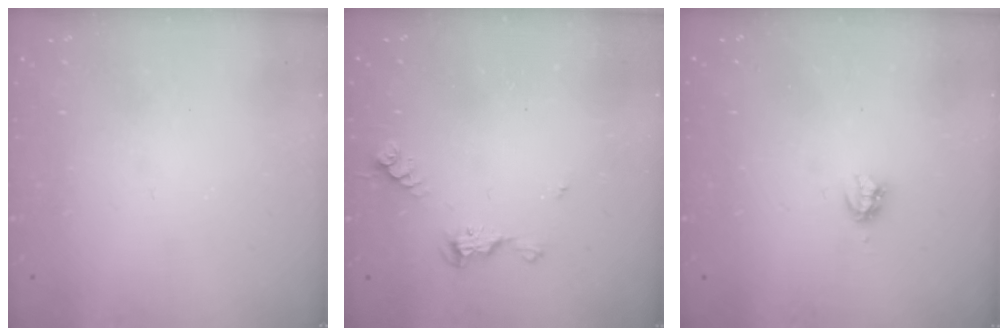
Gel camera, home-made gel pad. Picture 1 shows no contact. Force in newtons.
{"total": 6.3, "press": 6.3, "slide": 0.5}
{"total": 4.0, "press": 4.0, "slide": 0.4}